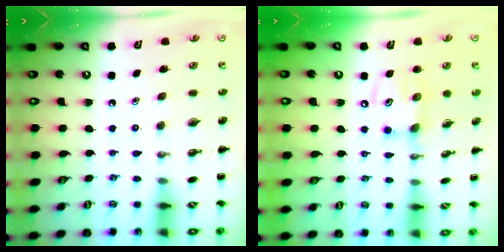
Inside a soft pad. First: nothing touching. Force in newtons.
{"total": 8.4, "press": 8.3, "slide": 1.2}